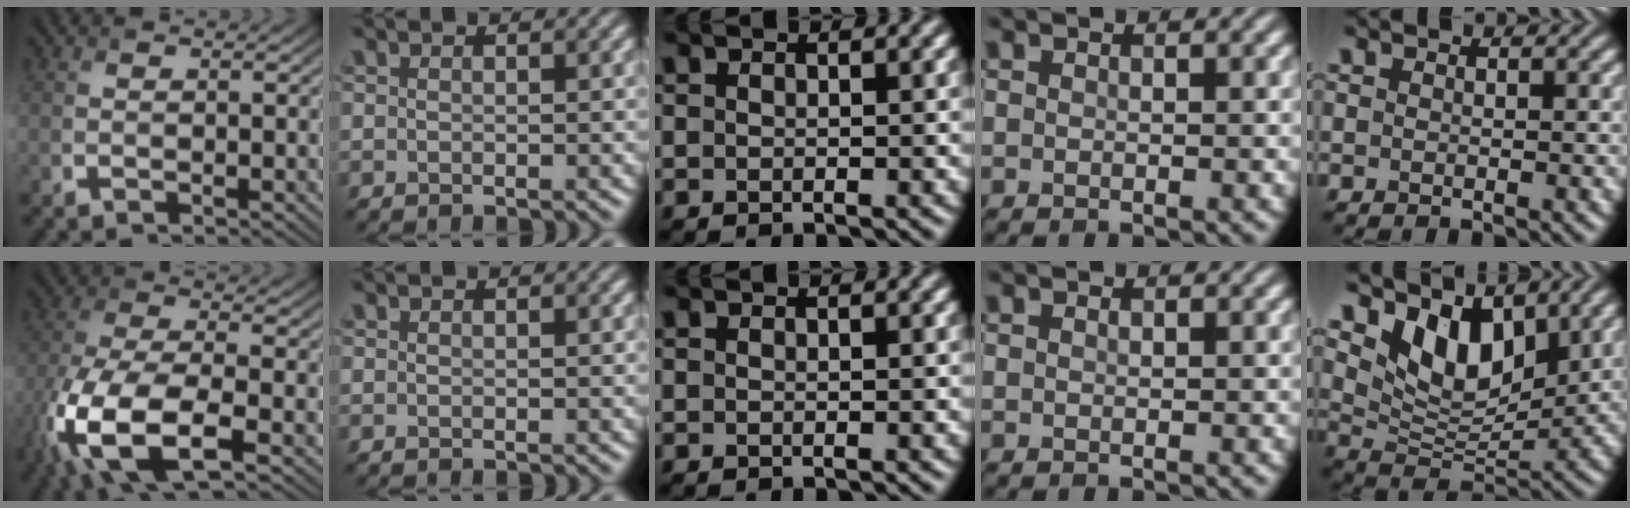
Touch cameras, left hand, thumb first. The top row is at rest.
{"thumb": {"total": 13.7, "force": [-6.4, 5.4, 10.8], "torque": [-0.260, -0.033, -0.130]}, "little": {"total": 6.9, "force": [4.1, 3.7, 4.1], "torque": [-0.079, -0.014, 0.071]}}